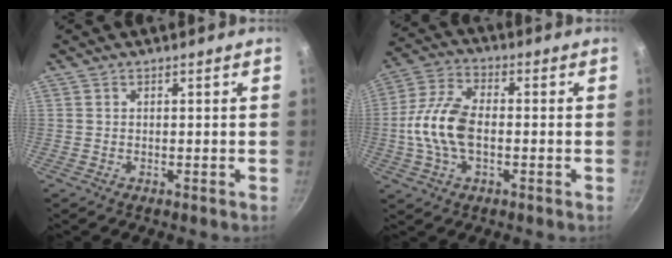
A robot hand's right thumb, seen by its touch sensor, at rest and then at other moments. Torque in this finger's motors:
{"motor_torque": [2.54, 2.47, 1.42, -1.35, 0.33]}